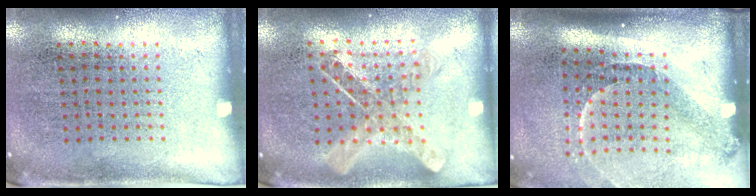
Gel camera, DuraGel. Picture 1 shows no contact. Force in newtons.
{"total": 0.9, "press": 0.9, "slide": 0.0}
{"total": 2.2, "press": 1.5, "slide": 1.5}